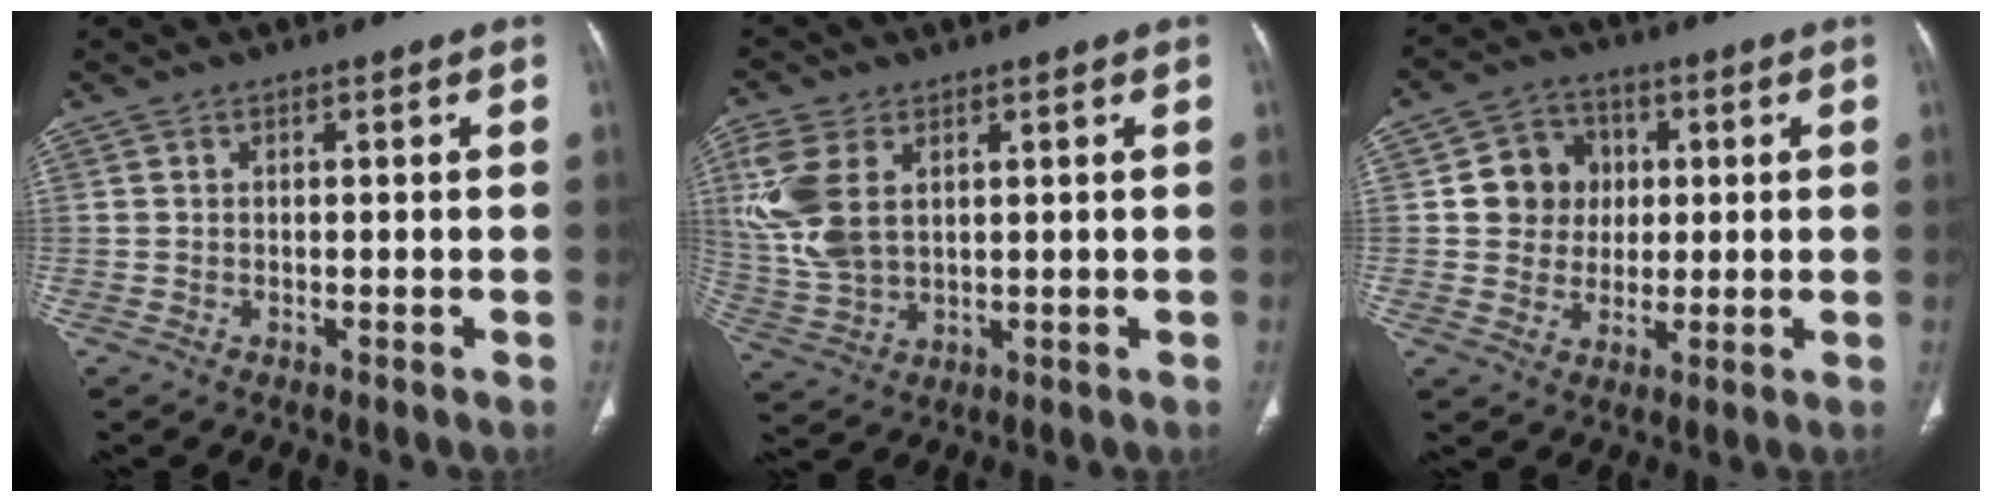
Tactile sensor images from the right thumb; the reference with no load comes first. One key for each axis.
{"total": 11.3, "fx": 3.4, "fy": 6.8, "fz": 8.3, "tx": -0.197, "ty": -0.004, "tz": 0.077}
{"total": 9.1, "fx": 1.4, "fy": 8.3, "fz": 3.4, "tx": -0.015, "ty": 0.002, "tz": 0.019}